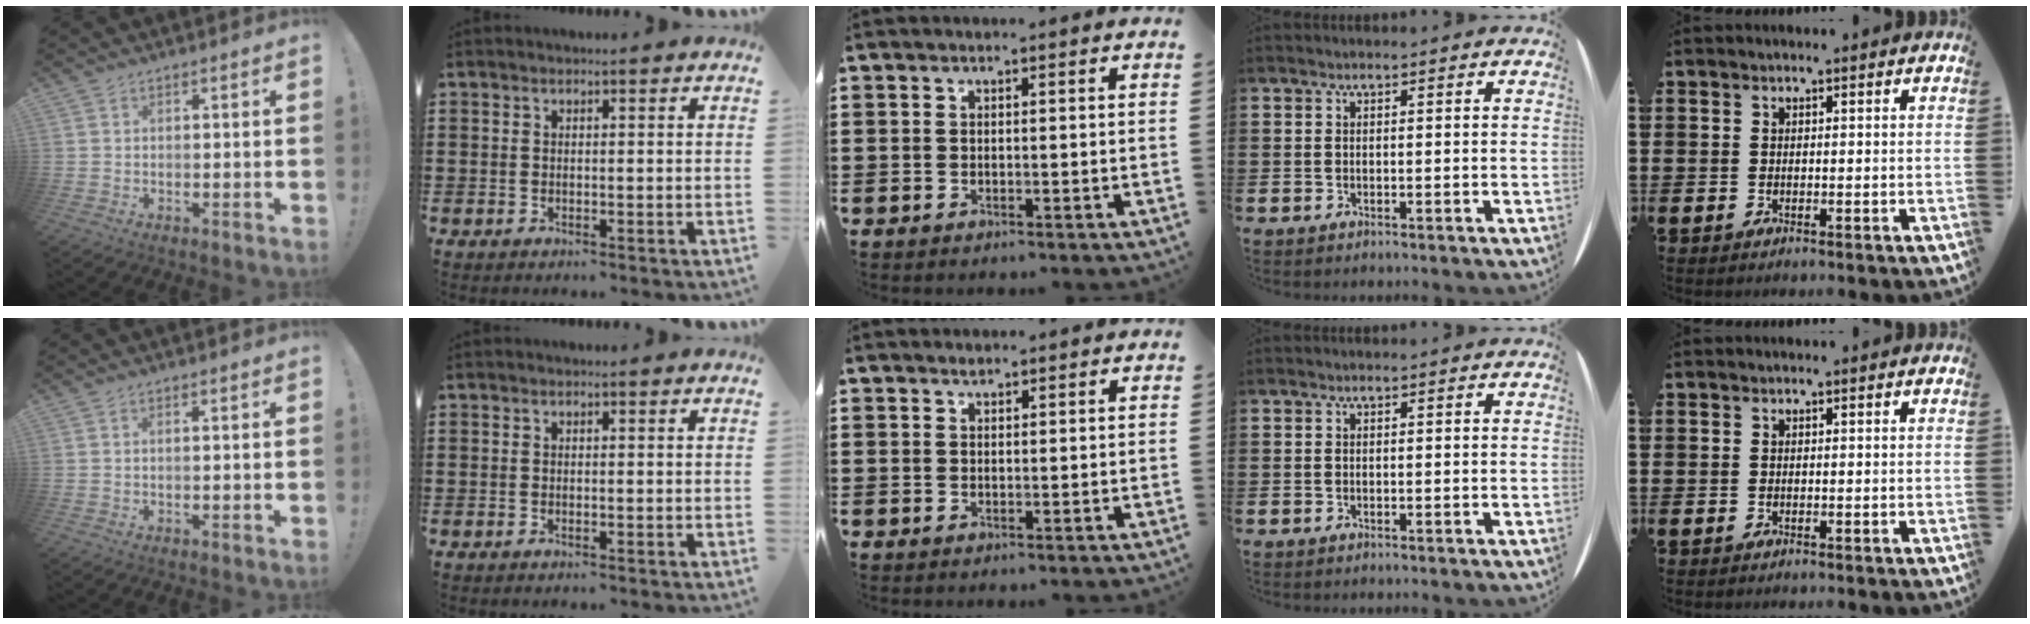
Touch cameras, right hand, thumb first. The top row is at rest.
{"thumb": {"total": 0.8, "force": [-0.3, 0.0, 0.7], "torque": [-0.015, 0.001, -0.005]}, "middle": {"total": 0.6, "force": [0.6, 0.3, 0.0], "torque": [-0.002, -0.001, 0.012]}}